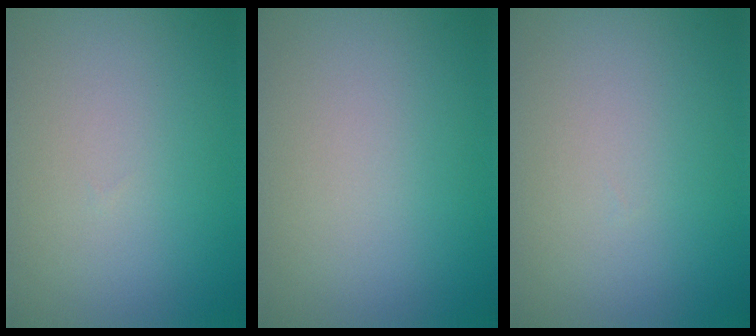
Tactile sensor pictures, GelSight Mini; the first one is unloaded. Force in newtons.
{"total": 0.0}
{"total": 0.0}